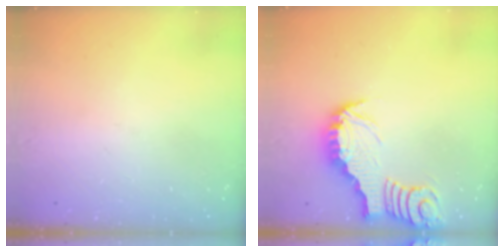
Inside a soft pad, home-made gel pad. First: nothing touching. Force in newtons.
{"total": 3.0, "press": 3.0, "slide": 0.4}